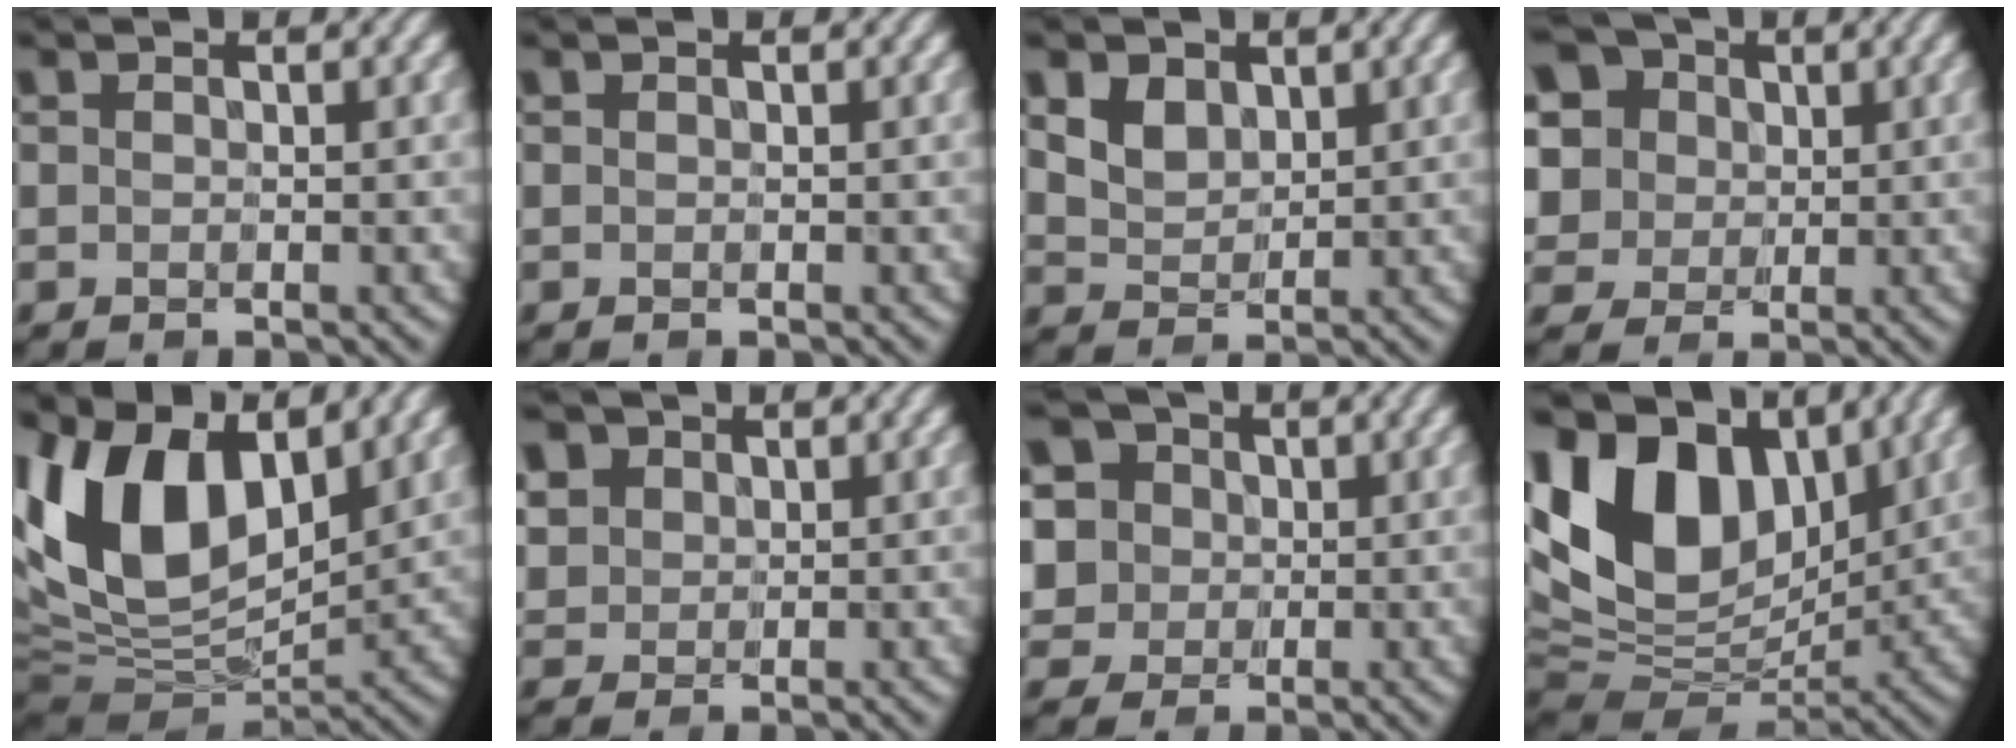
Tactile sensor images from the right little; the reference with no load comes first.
{"total": 0.0}
{"total": 2.5, "force": [0.9, 1.9, 1.2], "torque": [-0.041, -0.014, 0.025]}
{"total": 11.3, "force": [4.5, 9.0, 5.2], "torque": [-0.138, 0.024, 0.074]}
{"total": 14.2, "force": [4.6, 7.7, 11.0], "torque": [-0.229, 0.012, 0.076]}
{"total": 3.8, "force": [1.6, 3.1, 1.4], "torque": [-0.074, 0.004, 0.044]}
{"total": 9.4, "force": [3.3, 7.8, 4.2], "torque": [-0.110, 0.020, 0.049]}
{"total": 14.8, "force": [4.8, 9.6, 10.2], "torque": [-0.211, 0.028, 0.078]}